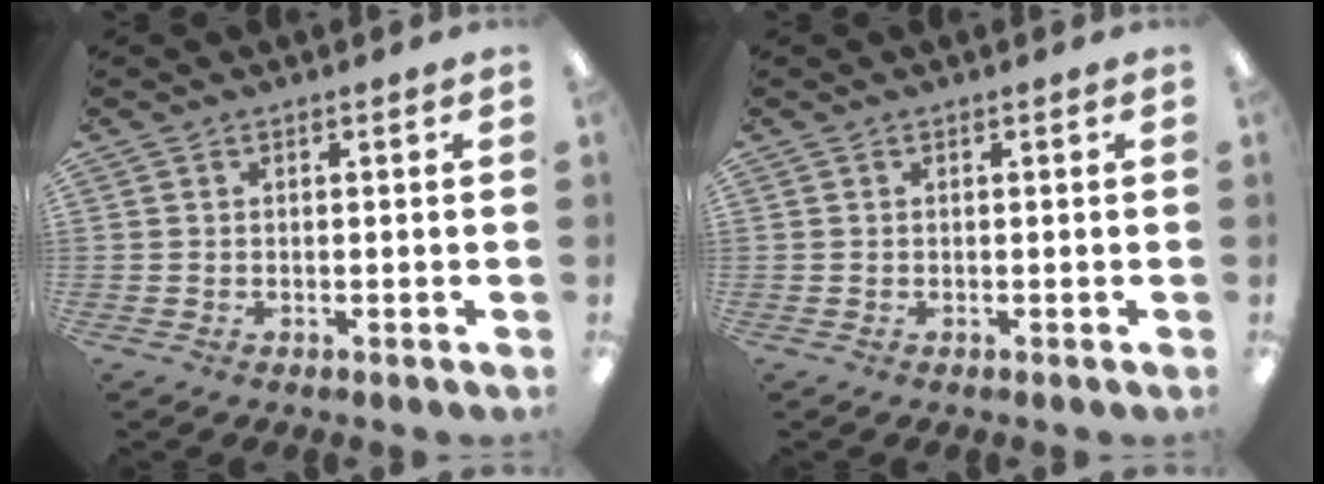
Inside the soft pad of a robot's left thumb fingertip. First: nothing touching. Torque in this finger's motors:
{"motor_torque": [0.00, 0.00, -0.08, -0.02, 0.00]}